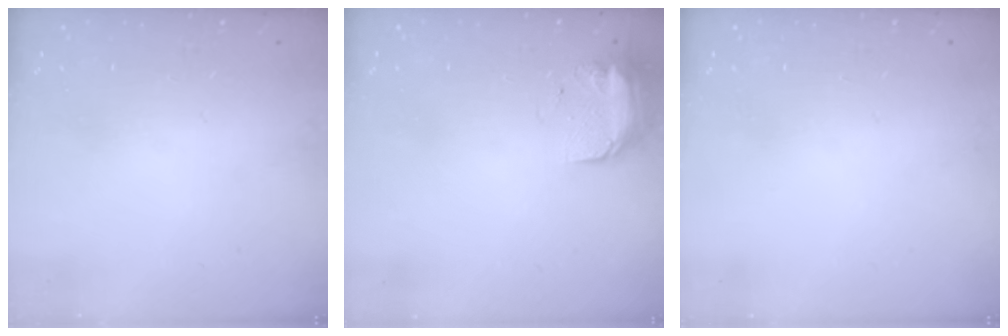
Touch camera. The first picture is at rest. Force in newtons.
{"total": 8.9, "press": 8.8, "slide": 1.4}
{"total": 0.0}